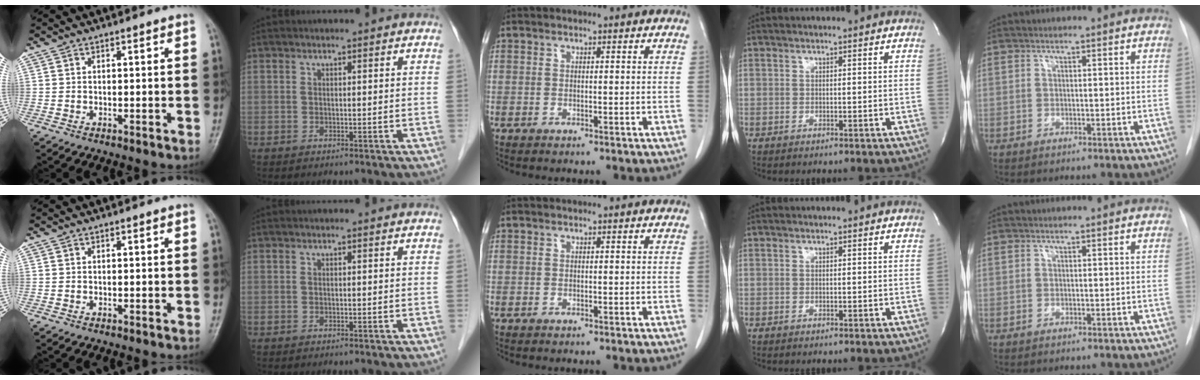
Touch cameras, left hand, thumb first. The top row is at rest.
{}